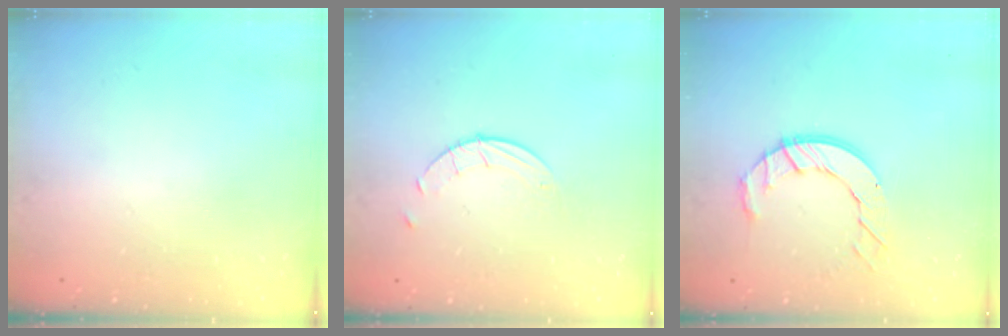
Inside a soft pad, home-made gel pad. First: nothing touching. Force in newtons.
{"total": 4.6, "press": 4.5, "slide": 0.5}
{"total": 9.1, "press": 9.1, "slide": 0.9}